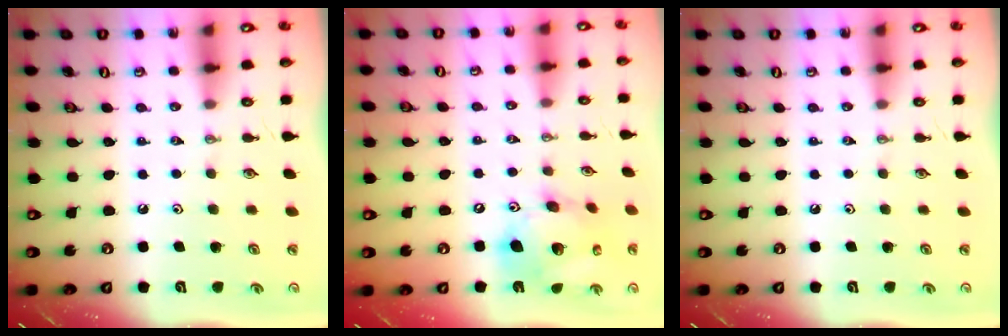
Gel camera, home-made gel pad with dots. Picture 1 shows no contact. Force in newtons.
{"total": 16.5, "press": 16.3, "slide": 2.5}
{"total": 0.0}